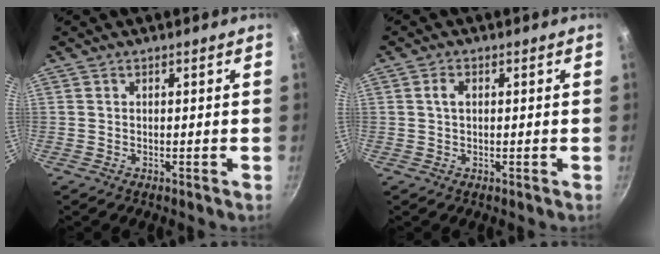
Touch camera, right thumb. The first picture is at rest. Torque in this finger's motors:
{"motor_torque": [-0.17, 0.24, 0.06, 0.51, 0.12]}